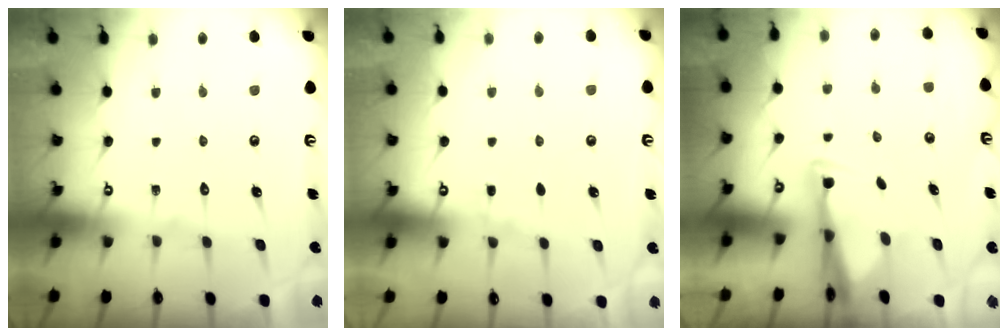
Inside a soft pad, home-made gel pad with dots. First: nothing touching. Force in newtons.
{"total": 3.3, "press": 3.2, "slide": 0.6}
{"total": 2.8, "press": 2.6, "slide": 0.9}